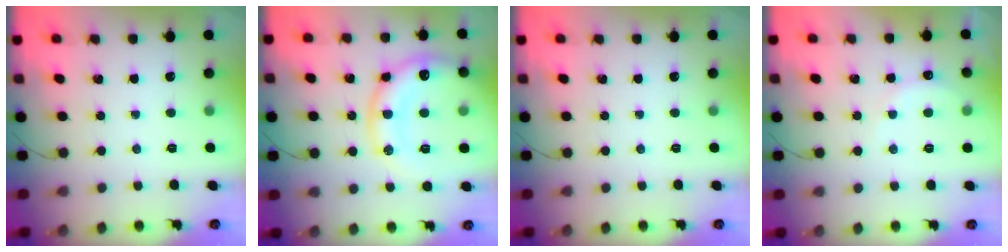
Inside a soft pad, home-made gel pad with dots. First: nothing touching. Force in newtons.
{"total": 18.5, "press": 18.4, "slide": 1.9}
{"total": 0.0}
{"total": 6.6, "press": 6.5, "slide": 1.3}